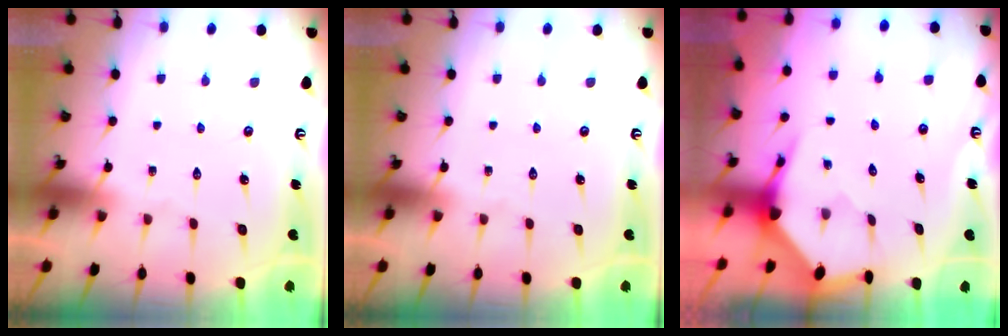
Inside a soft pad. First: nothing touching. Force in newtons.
{"total": 0.0}
{"total": 3.6, "press": 3.5, "slide": 0.4}